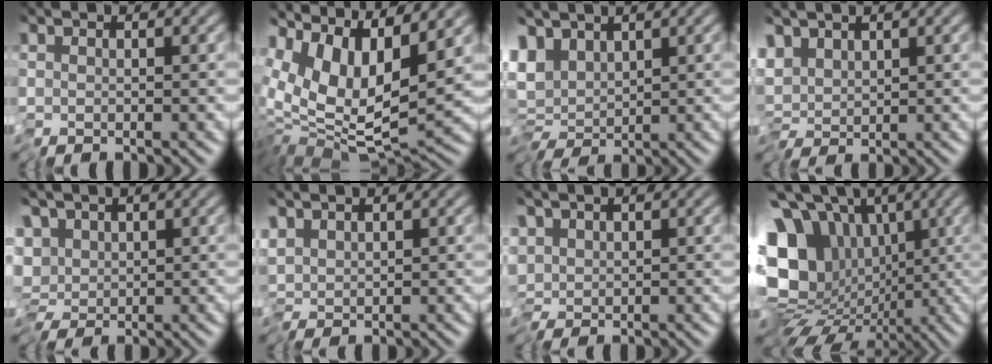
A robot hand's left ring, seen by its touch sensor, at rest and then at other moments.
{"total": 10.4, "force": [4.0, 4.7, 8.4], "torque": [-0.165, 0.002, 0.073]}
{"total": 5.5, "force": [1.0, 3.5, 4.1], "torque": [-0.058, 0.000, 0.023]}
{"total": 2.5, "force": [0.4, 1.4, 2.0], "torque": [-0.036, 0.004, 0.004]}
{"total": 4.9, "force": [0.0, 3.6, 3.3], "torque": [-0.035, 0.012, -0.011]}
{"total": 1.3, "force": [0.2, 0.6, 1.1], "torque": [-0.019, 0.004, -0.001]}
{"total": 2.2, "force": [-0.3, 1.3, 1.7], "torque": [-0.027, 0.009, -0.013]}
{"total": 15.1, "force": [0.2, 12.4, 8.6], "torque": [-0.171, -0.013, -0.006]}